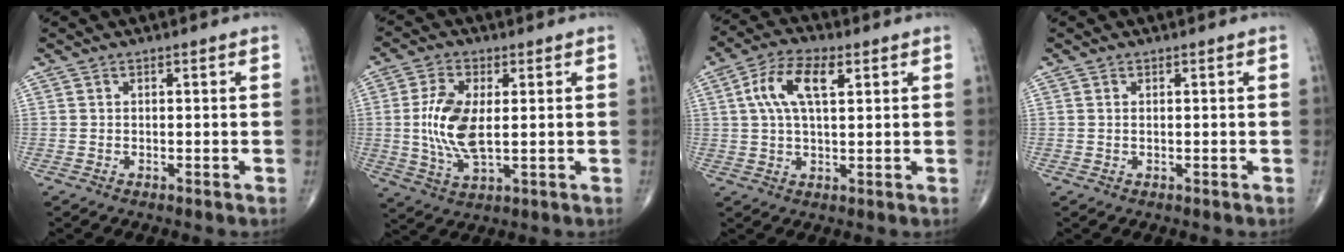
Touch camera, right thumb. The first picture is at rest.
{"total": 10.4, "force": [0.6, 4.8, 9.2], "torque": [-0.196, -0.009, 0.015]}
{"total": 9.4, "force": [2.9, 4.1, 7.9], "torque": [-0.156, 0.013, 0.051]}
{"total": 0.0}